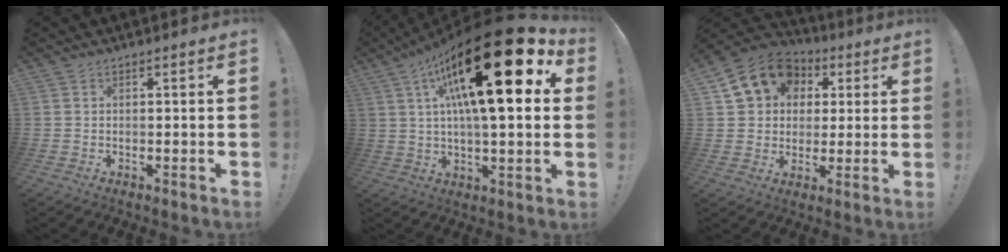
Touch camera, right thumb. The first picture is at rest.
{"total": 29.6, "force": [10.3, 8.0, 26.5], "torque": [-0.451, -0.064, 0.159]}
{"total": 14.7, "force": [5.7, 12.0, 6.3], "torque": [-0.092, -0.019, 0.116]}